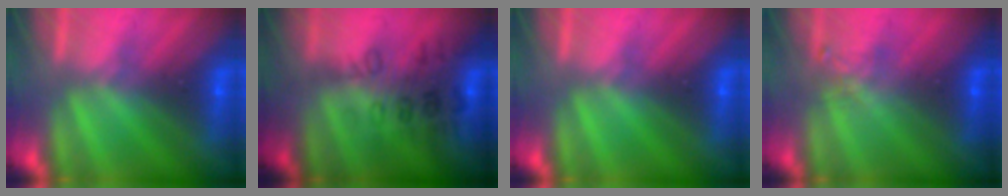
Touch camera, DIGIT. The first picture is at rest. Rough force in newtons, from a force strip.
{"total": 2.8}
{"total": 0.0}
{"total": 2.3}